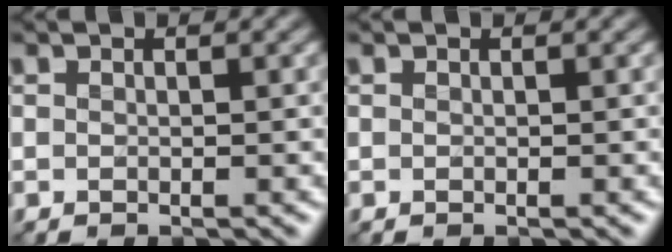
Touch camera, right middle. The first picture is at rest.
{"total": 0.0}